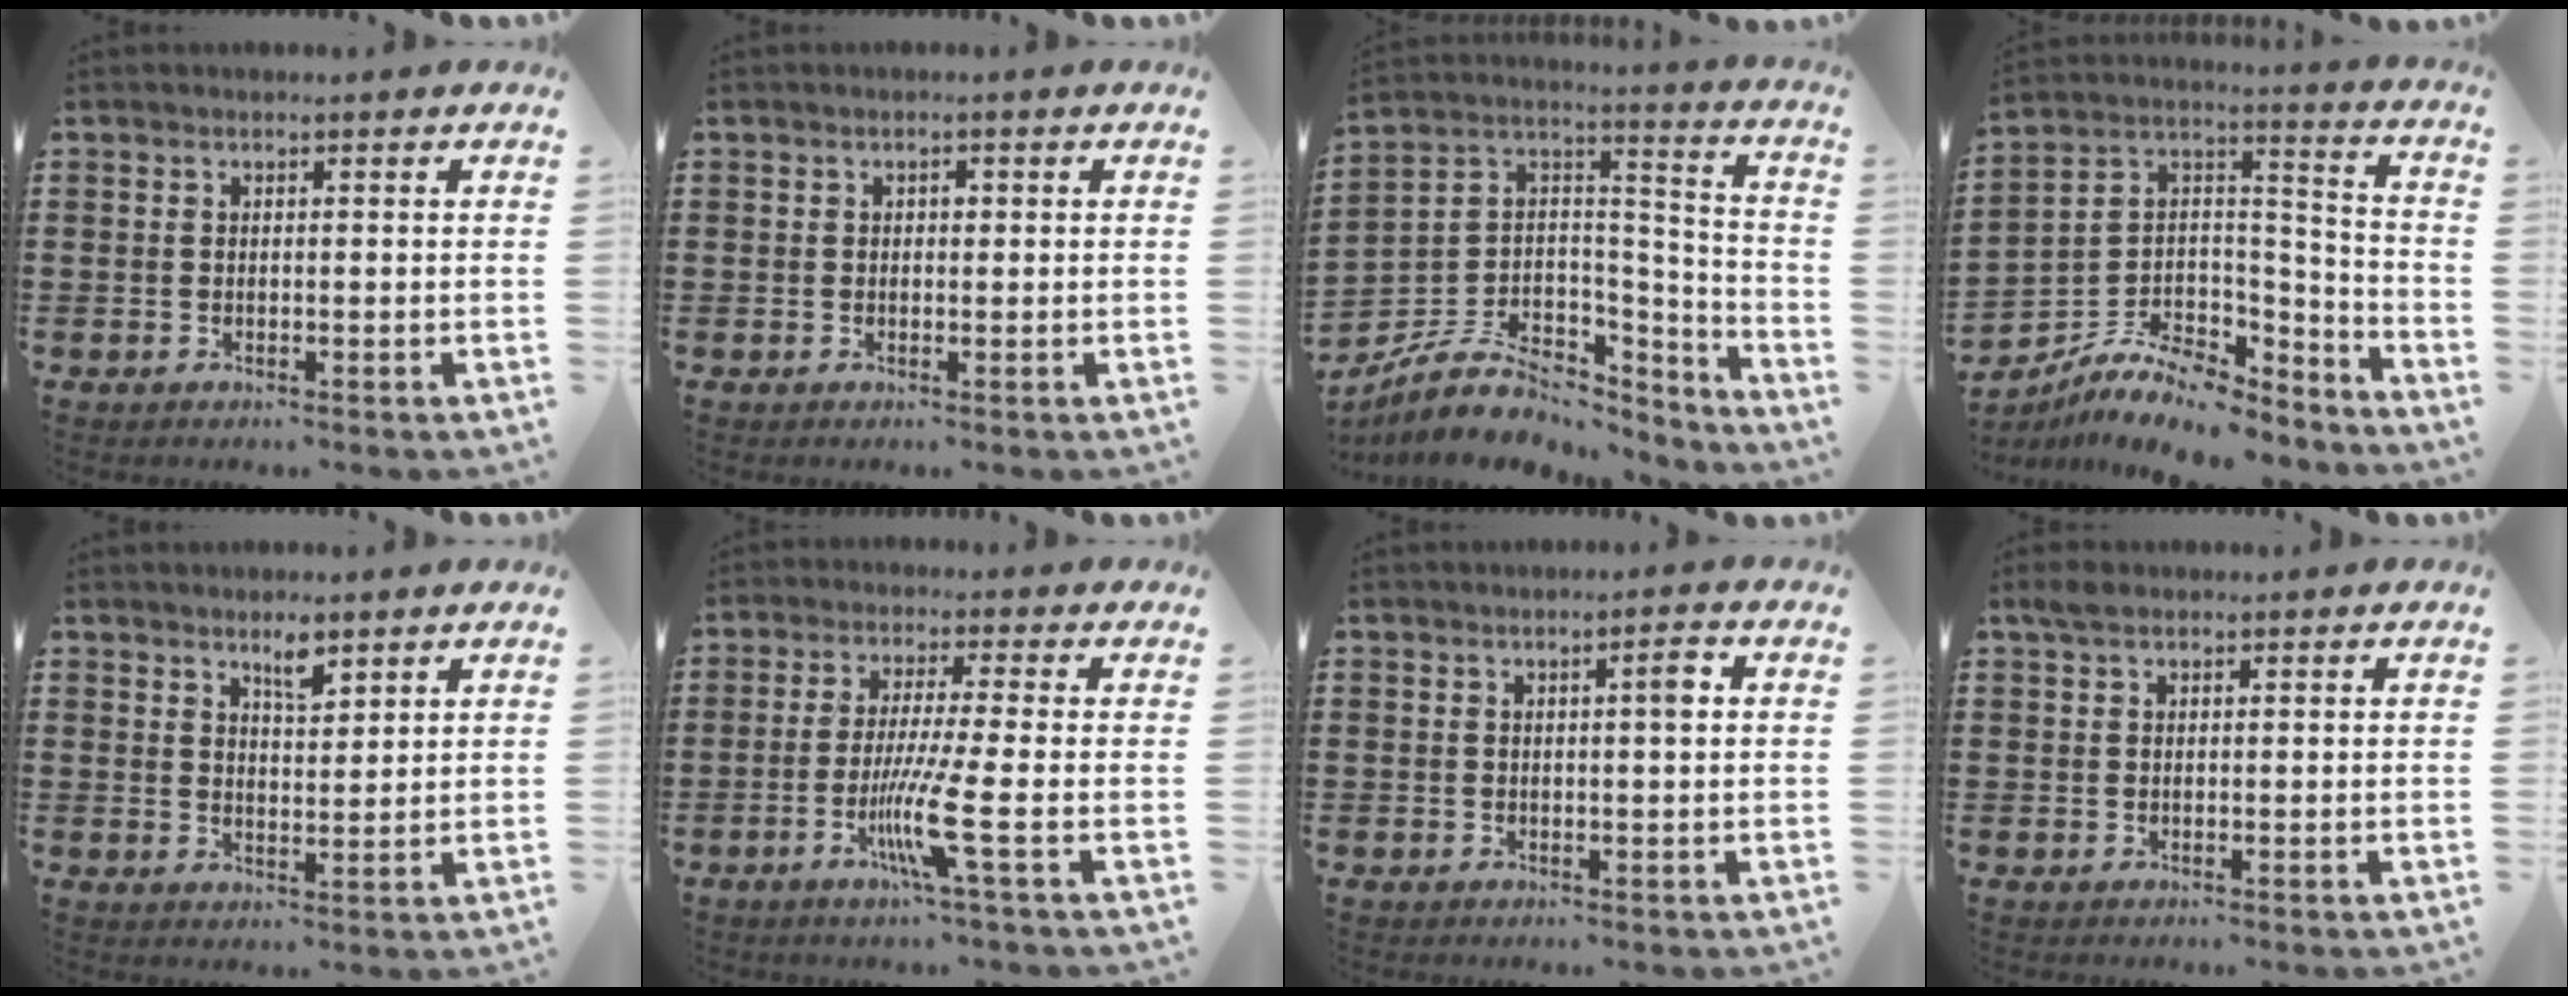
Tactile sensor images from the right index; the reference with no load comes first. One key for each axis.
{"total": 0.8, "fx": 0.1, "fy": 0.5, "fz": 0.6, "tx": -0.013, "ty": 0.004, "tz": 0.002}
{"total": 8.9, "fx": -5.1, "fy": 6.0, "fz": 4.1, "tx": -0.094, "ty": 0.012, "tz": -0.091}
{"total": 9.4, "fx": -7.3, "fy": 4.0, "fz": 4.3, "tx": -0.087, "ty": 0.017, "tz": -0.140}
{"total": 3.4, "fx": 2.6, "fy": 1.0, "fz": 1.9, "tx": -0.033, "ty": 0.000, "tz": 0.046}
{"total": 8.3, "fx": -2.8, "fy": -0.5, "fz": 7.8, "tx": -0.151, "ty": -0.023, "tz": -0.053}
{"total": 2.1, "fx": 0.5, "fy": 0.2, "fz": 2.0, "tx": -0.023, "ty": -0.003, "tz": 0.002}
{"total": 1.5, "fx": 0.9, "fy": 0.9, "fz": 0.8, "tx": -0.020, "ty": 0.006, "tz": 0.017}